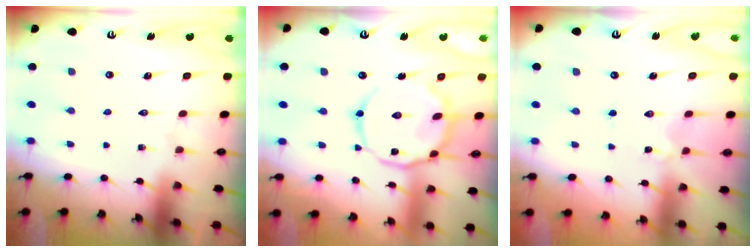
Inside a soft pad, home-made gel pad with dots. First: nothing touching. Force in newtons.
{"total": 13.1, "press": 13.1, "slide": 1.0}
{"total": 0.0}